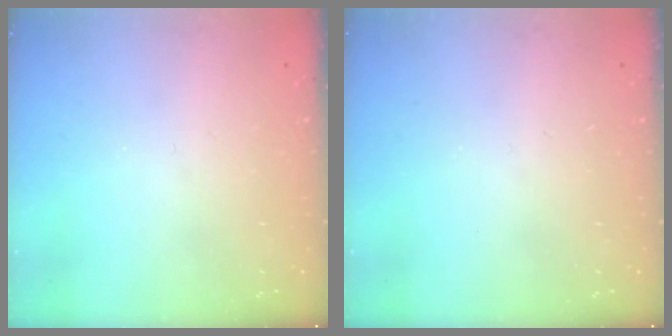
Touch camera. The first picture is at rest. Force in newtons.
{"total": 0.0}